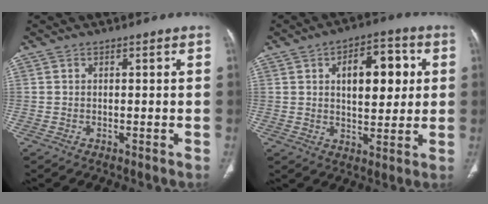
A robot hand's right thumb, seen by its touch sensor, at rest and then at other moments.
{"total": 12.1, "force": [2.9, 6.5, 9.8], "torque": [-0.103, 0.005, 0.041]}